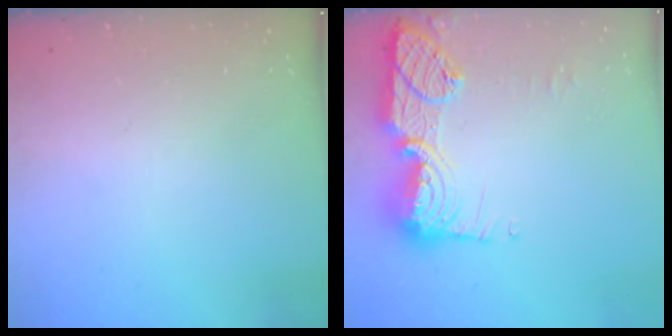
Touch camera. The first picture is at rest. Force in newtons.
{"total": 16.5, "press": 16.4, "slide": 1.2}